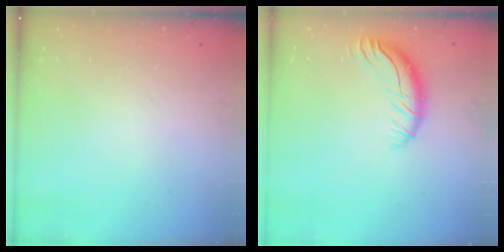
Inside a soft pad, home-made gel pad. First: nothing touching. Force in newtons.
{"total": 10.9, "press": 10.6, "slide": 2.6}